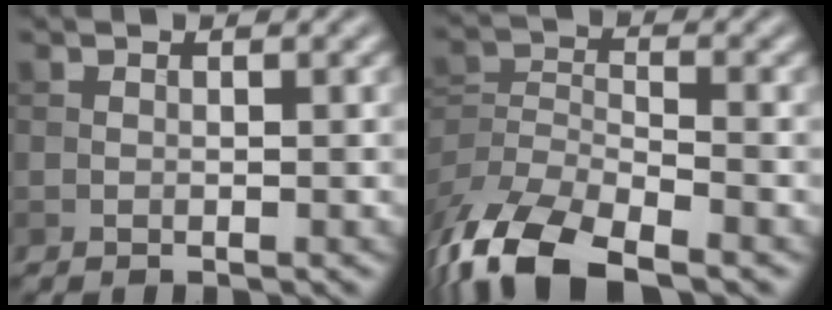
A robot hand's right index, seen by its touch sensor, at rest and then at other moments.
{"total": 9.8, "force": [-6.9, 3.9, 5.7], "torque": [-0.113, -0.013, -0.136]}